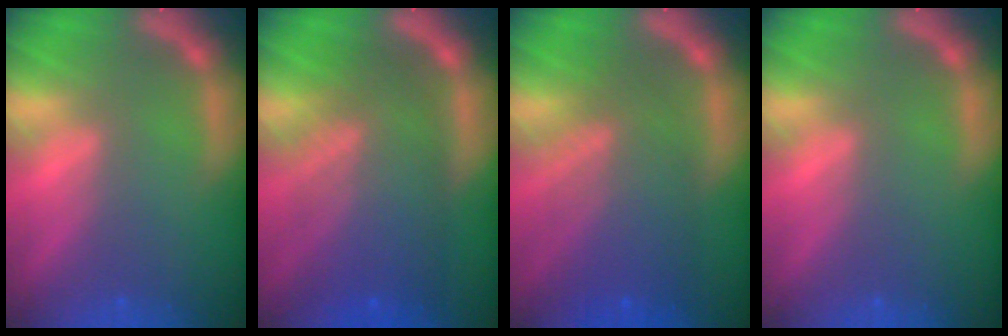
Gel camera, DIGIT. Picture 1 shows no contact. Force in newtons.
{"total": 9.1}
{"total": 7.6}
{"total": 0.0}